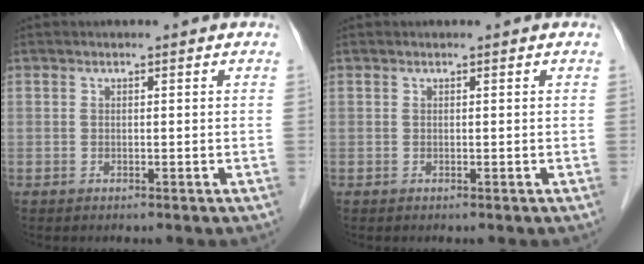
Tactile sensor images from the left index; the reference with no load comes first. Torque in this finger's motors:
{"motor_torque": [0.00, 0.00, 0.01, 0.00]}